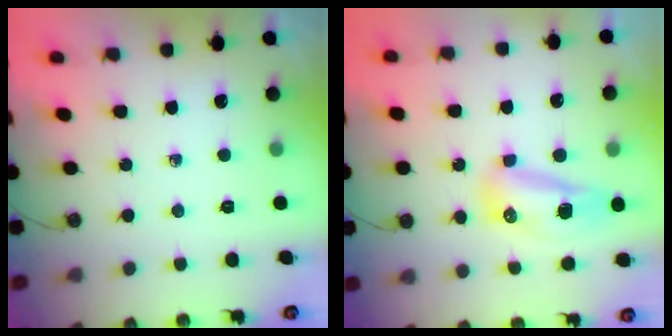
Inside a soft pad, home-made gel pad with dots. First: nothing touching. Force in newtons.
{"total": 14.0, "press": 10.7, "slide": 9.0}